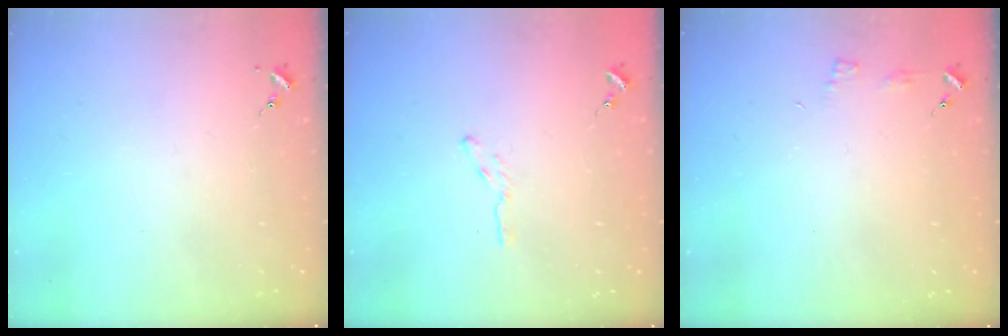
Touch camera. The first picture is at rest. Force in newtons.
{"total": 3.2, "press": 3.2, "slide": 0.3}
{"total": 3.8, "press": 3.8, "slide": 0.3}